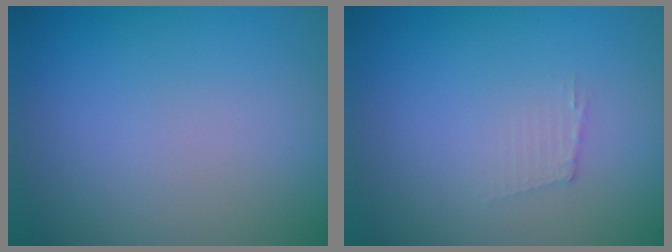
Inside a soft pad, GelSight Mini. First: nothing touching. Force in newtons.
{"total": 1.1, "press": 1.0, "slide": 0.2}